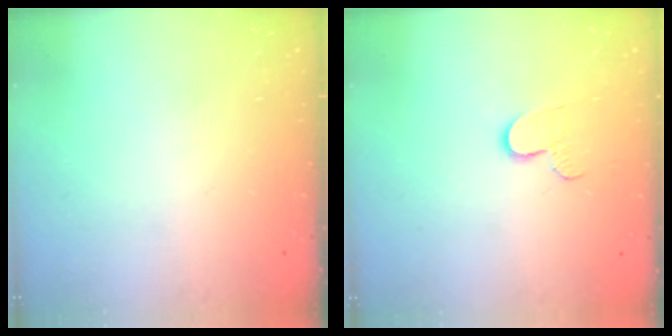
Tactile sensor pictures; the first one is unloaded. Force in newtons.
{"total": 6.3, "press": 6.3, "slide": 0.5}